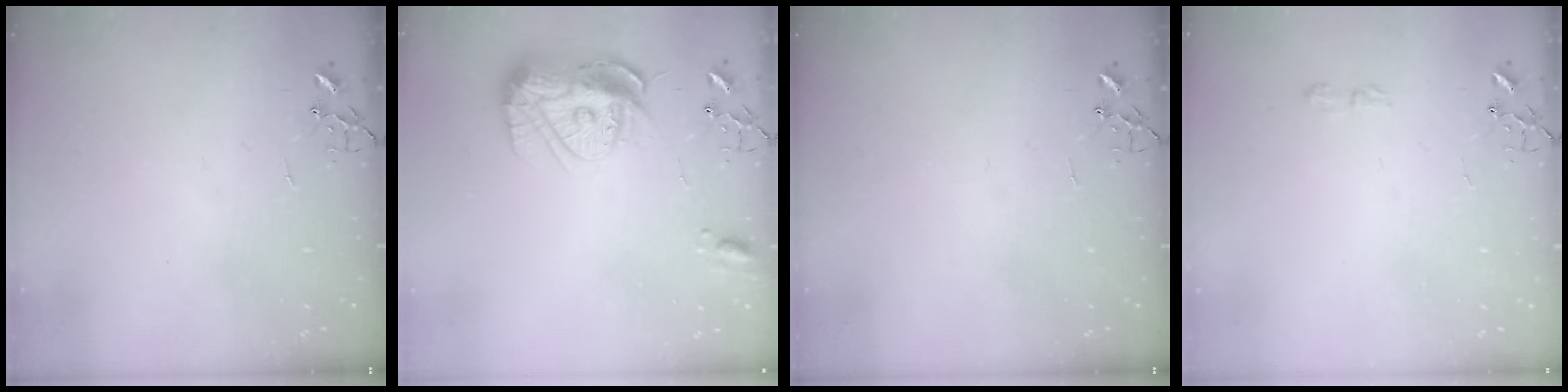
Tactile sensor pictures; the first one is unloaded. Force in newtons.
{"total": 14.9, "press": 14.9, "slide": 1.4}
{"total": 0.0}
{"total": 6.4, "press": 6.4, "slide": 0.9}